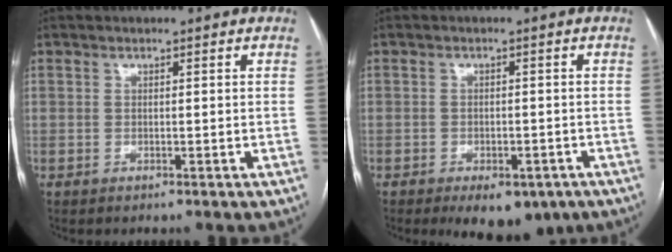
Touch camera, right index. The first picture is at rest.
{"total": 7.7, "force": [-5.1, 4.0, 4.2], "torque": [-0.039, 0.003, -0.066]}